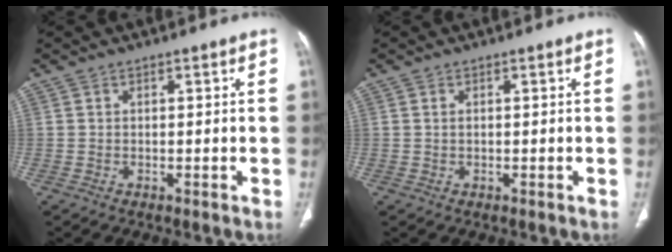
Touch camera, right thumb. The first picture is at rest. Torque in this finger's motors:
{"motor_torque": [0.17, -0.04, -0.35, 0.38, 0.07]}